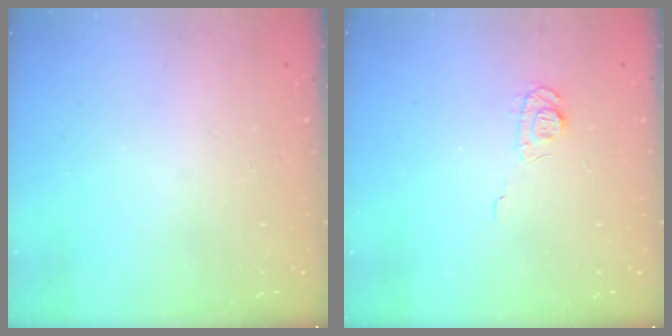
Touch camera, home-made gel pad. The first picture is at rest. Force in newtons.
{"total": 5.5, "press": 5.4, "slide": 0.9}